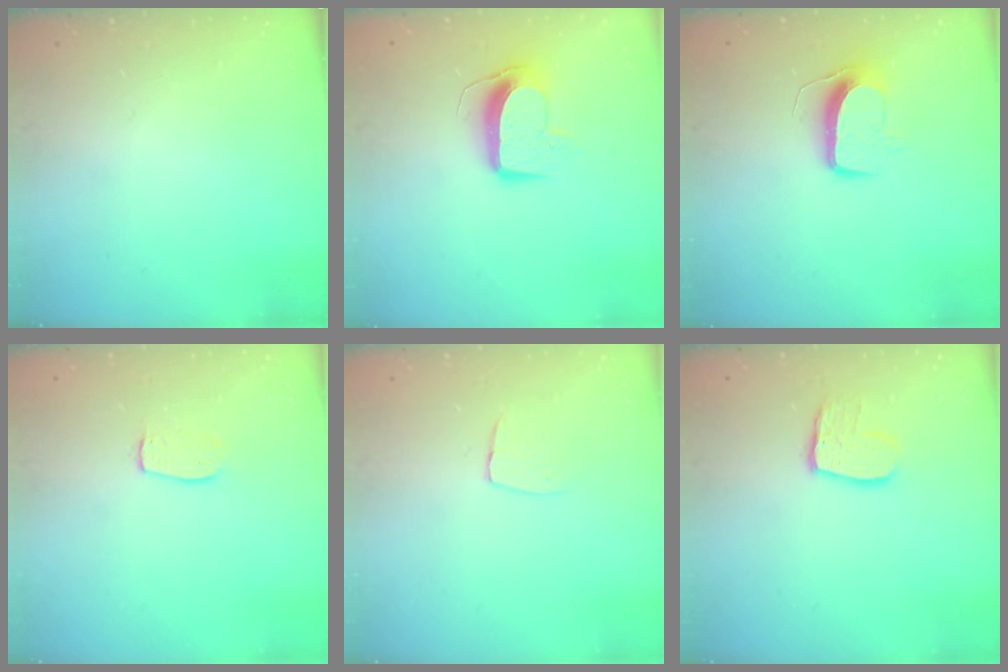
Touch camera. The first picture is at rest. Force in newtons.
{"total": 10.0, "press": 10.0, "slide": 0.5}
{"total": 10.4, "press": 10.4, "slide": 0.4}
{"total": 6.6, "press": 6.6, "slide": 0.2}
{"total": 4.8, "press": 4.8, "slide": 0.3}
{"total": 10.1, "press": 10.0, "slide": 0.7}